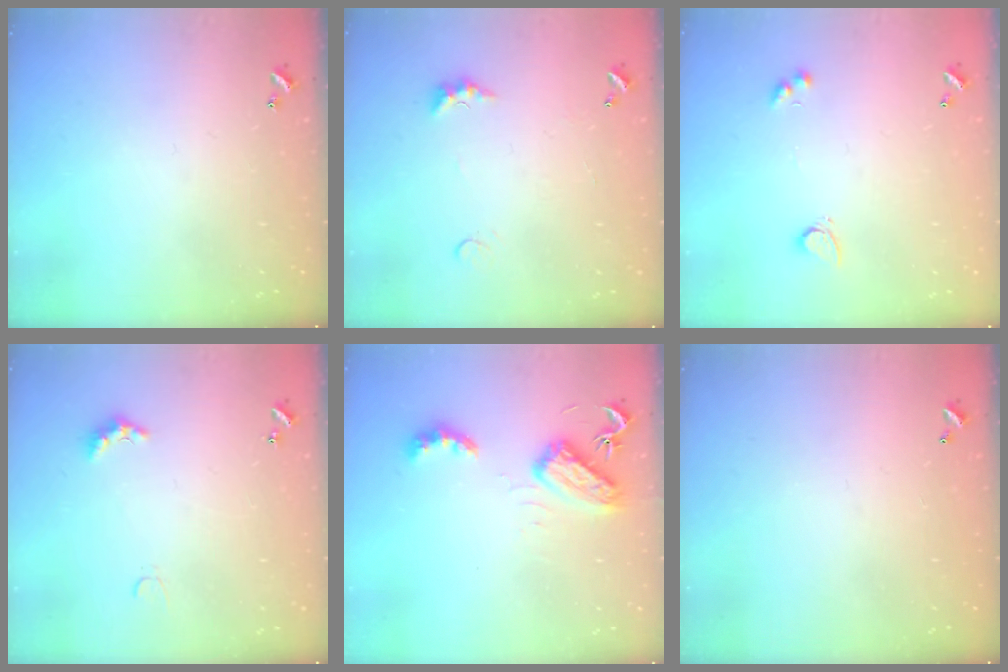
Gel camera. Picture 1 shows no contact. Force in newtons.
{"total": 0.8, "press": 0.7, "slide": 0.4}
{"total": 2.6, "press": 2.6, "slide": 0.5}
{"total": 2.9, "press": 2.8, "slide": 0.6}
{"total": 6.9, "press": 6.9, "slide": 0.5}
{"total": 2.8, "press": 2.8, "slide": 0.1}